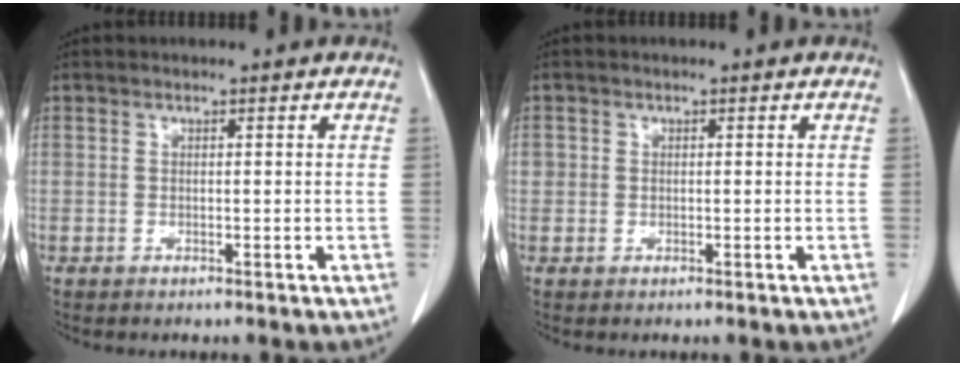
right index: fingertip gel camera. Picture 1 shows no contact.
{"total": 1.2, "force": [0.2, 1.2, 0.2], "torque": [0.008, 0.008, 0.004]}